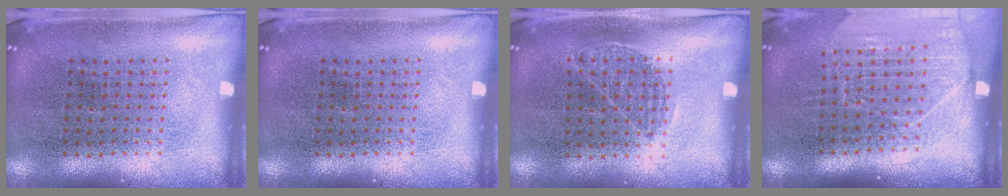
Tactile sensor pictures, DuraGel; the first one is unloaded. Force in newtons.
{"total": 0.0}
{"total": 0.9, "press": 0.7, "slide": 0.6}
{"total": 1.6, "press": 1.5, "slide": 0.5}